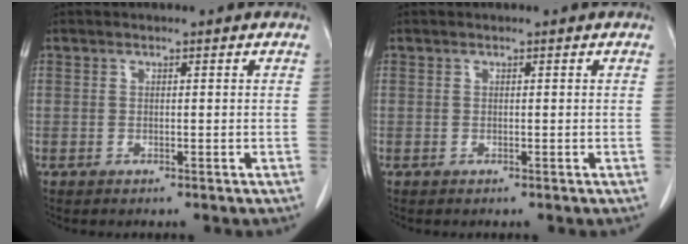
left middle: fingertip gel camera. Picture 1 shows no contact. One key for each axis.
{"total": 0.0}